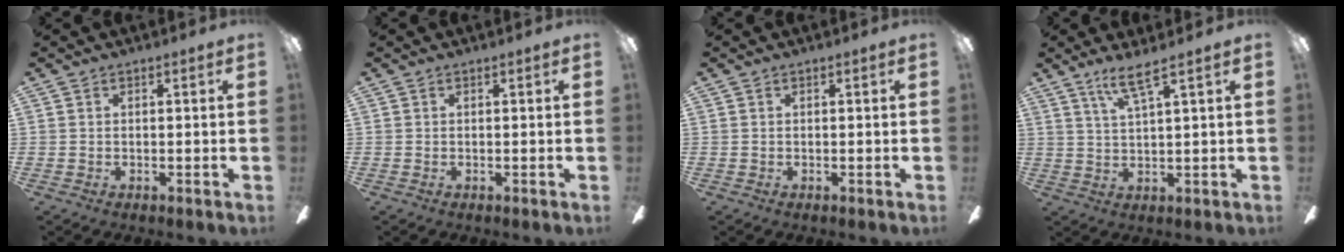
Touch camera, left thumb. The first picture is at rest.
{"total": 0.0}
{"total": 0.0}
{"total": 5.7, "force": [4.0, 0.3, 4.0], "torque": [-0.089, -0.010, 0.069]}